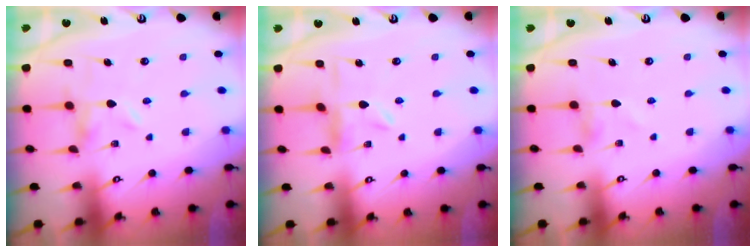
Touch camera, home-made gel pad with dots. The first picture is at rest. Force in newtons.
{"total": 0.0}
{"total": 0.0}